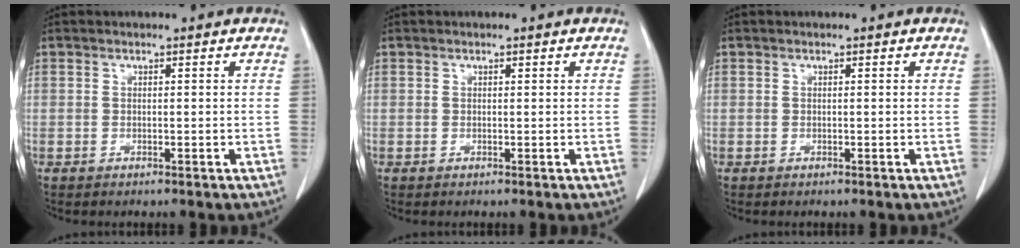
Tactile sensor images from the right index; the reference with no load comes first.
{"total": 0.0}
{"total": 0.0}